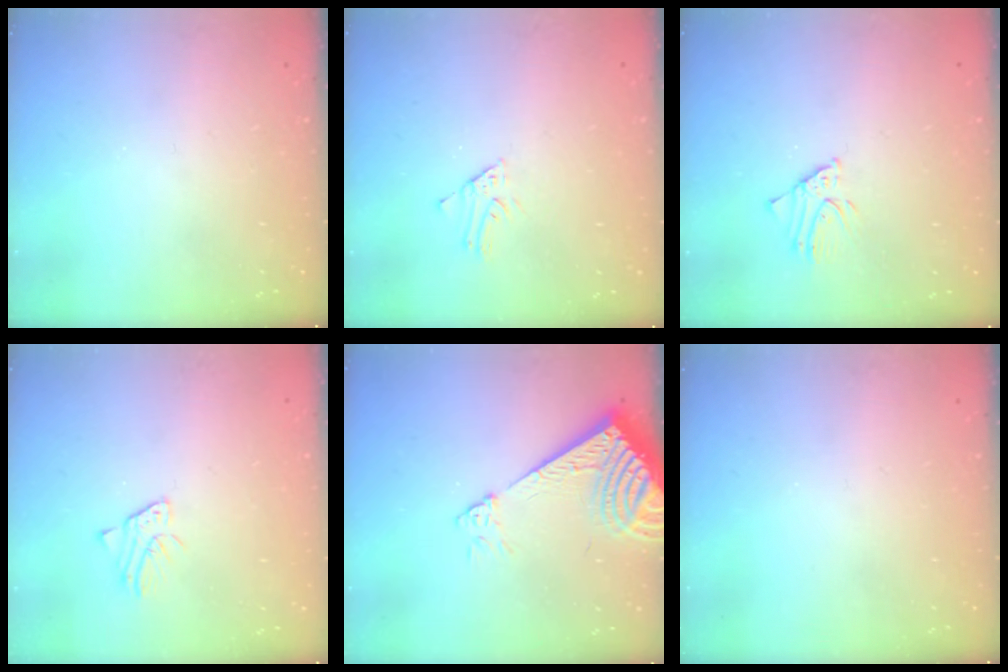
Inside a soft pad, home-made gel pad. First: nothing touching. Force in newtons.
{"total": 1.7, "press": 1.7, "slide": 0.2}
{"total": 1.5, "press": 1.5, "slide": 0.1}
{"total": 1.6, "press": 1.6, "slide": 0.2}
{"total": 10.2, "press": 10.0, "slide": 1.8}
{"total": 0.0}